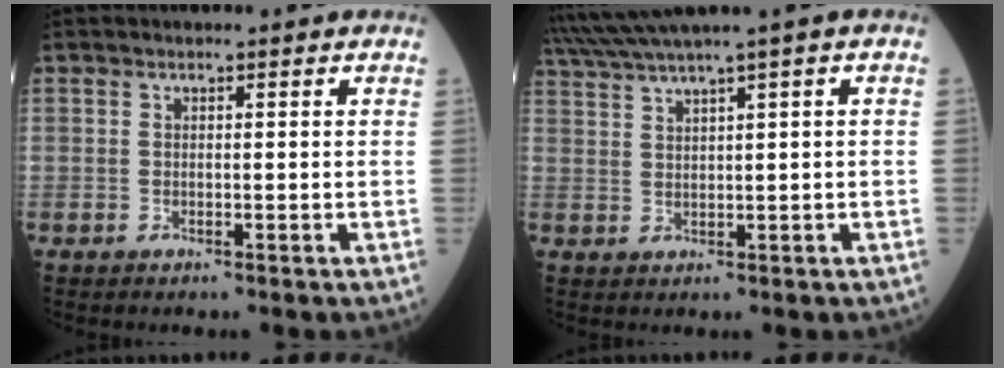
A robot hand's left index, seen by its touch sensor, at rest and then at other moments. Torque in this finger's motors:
{"motor_torque": [-0.16, -0.45, 0.20, 0.07]}